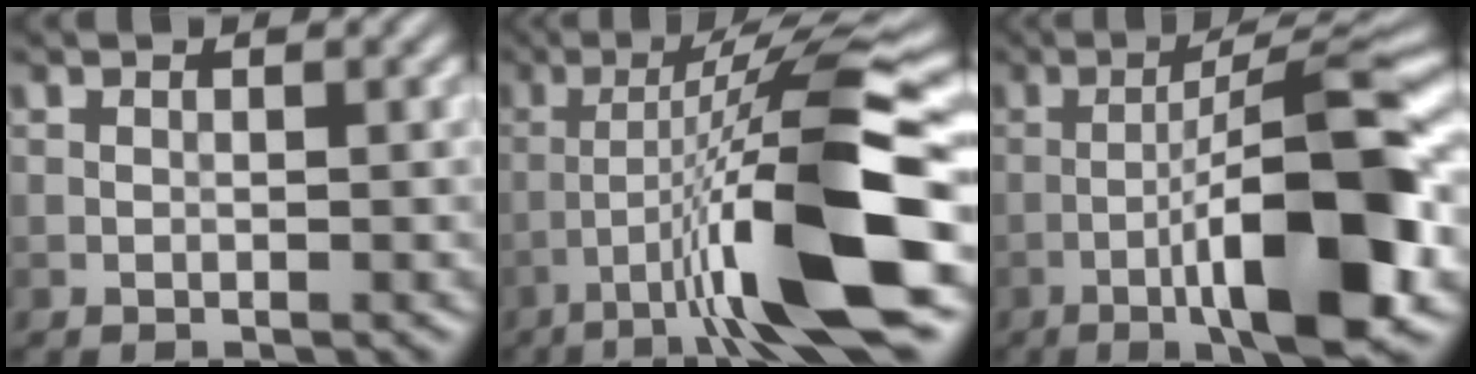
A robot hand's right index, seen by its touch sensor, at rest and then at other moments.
{"total": 11.5, "force": [-4.4, 0.9, 10.6], "torque": [-0.170, 0.022, -0.070]}
{"total": 12.2, "force": [-4.0, 2.4, 11.3], "torque": [-0.163, 0.018, -0.064]}